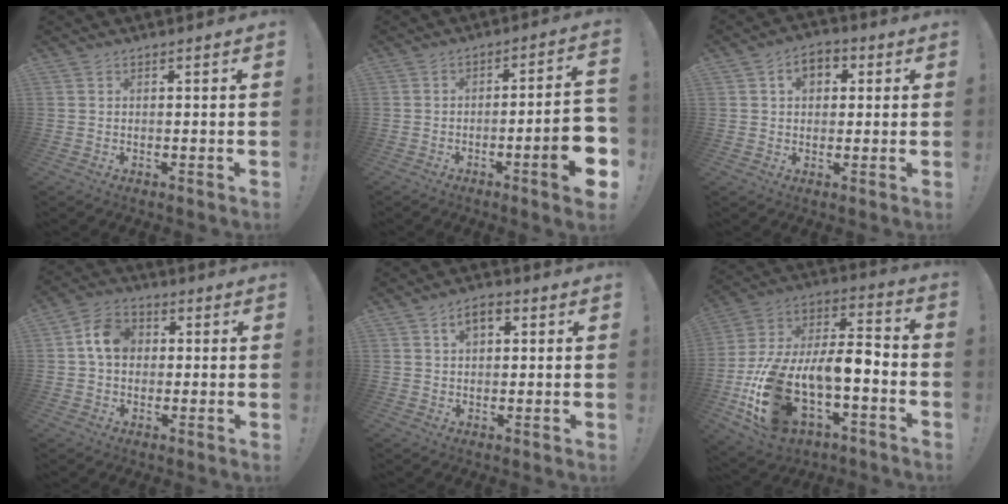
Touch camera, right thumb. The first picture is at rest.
{"total": 12.5, "force": [-3.9, 1.9, 11.7], "torque": [-0.161, 0.010, -0.054]}
{"total": 6.4, "force": [1.7, 4.8, 3.9], "torque": [-0.058, 0.008, 0.028]}
{"total": 9.2, "force": [1.4, 7.2, 5.5], "torque": [-0.090, 0.019, 0.031]}
{"total": 5.0, "force": [1.9, 3.0, 3.6], "torque": [-0.049, 0.000, 0.030]}
{"total": 19.8, "force": [-7.4, 10.5, 15.0], "torque": [-0.305, 0.011, -0.117]}